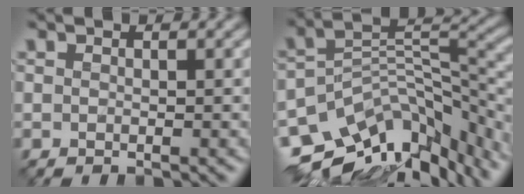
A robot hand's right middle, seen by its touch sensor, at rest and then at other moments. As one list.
[{"total": 11.7, "force": [-7.4, 5.9, 6.8], "torque": [-0.126, 0.006, -0.111]}]